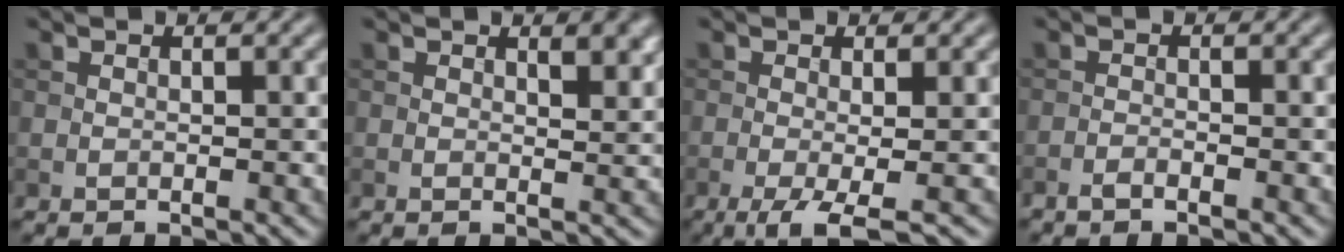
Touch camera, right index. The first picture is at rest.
{"total": 2.1, "force": [1.1, 0.7, 1.7], "torque": [-0.020, -0.004, 0.020]}
{"total": 4.0, "force": [-1.8, 0.8, 3.5], "torque": [-0.061, -0.003, -0.038]}
{"total": 1.1, "force": [-0.9, 0.1, 0.6], "torque": [-0.012, 0.000, -0.021]}